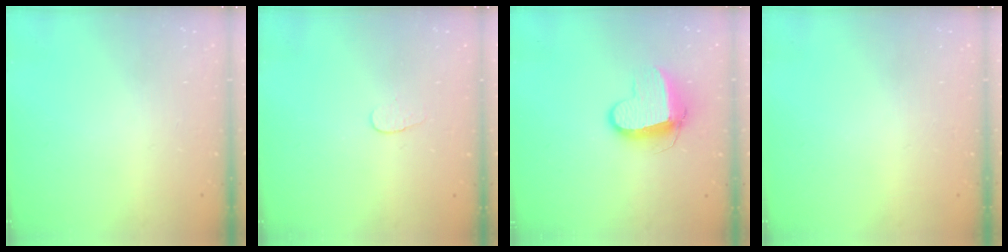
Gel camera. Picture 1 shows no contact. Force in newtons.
{"total": 4.1, "press": 4.1, "slide": 0.3}
{"total": 10.3, "press": 10.3, "slide": 0.5}
{"total": 0.0}